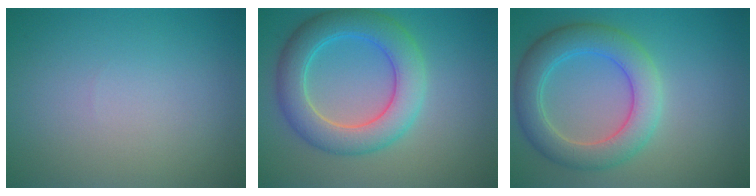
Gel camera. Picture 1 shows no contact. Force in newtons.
{"total": 6.3, "press": 6.3, "slide": 0.6}
{"total": 5.8, "press": 5.7, "slide": 0.4}